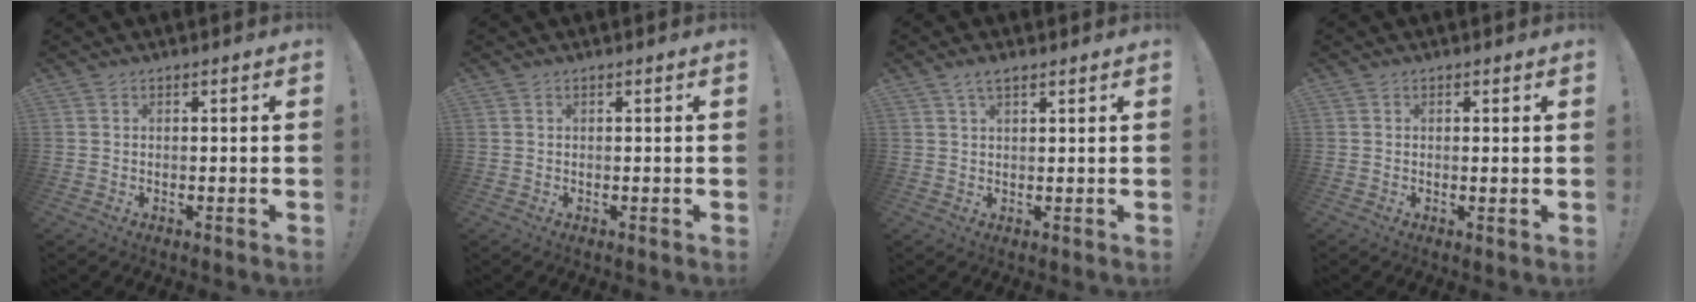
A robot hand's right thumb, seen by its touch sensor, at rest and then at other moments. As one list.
[{"total": 0.0}, {"total": 3.3, "force": [2.2, 1.1, 2.2], "torque": [-0.039, -0.006, 0.039]}, {"total": 0.9, "force": [0.4, 0.0, 0.9], "torque": [-0.003, -0.005, 0.003]}]